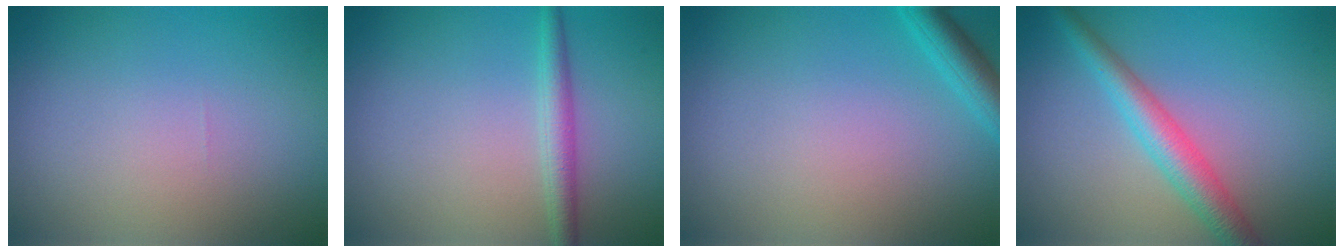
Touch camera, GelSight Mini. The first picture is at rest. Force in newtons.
{"total": 2.2, "press": 2.2, "slide": 0.1}
{"total": 2.4, "press": 2.4, "slide": 0.2}
{"total": 4.0, "press": 4.0, "slide": 0.1}